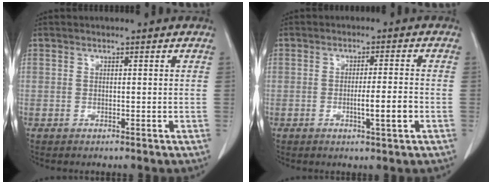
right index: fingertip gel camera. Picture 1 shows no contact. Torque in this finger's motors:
{"motor_torque": [0.54, -0.22, 0.33, 0.04]}